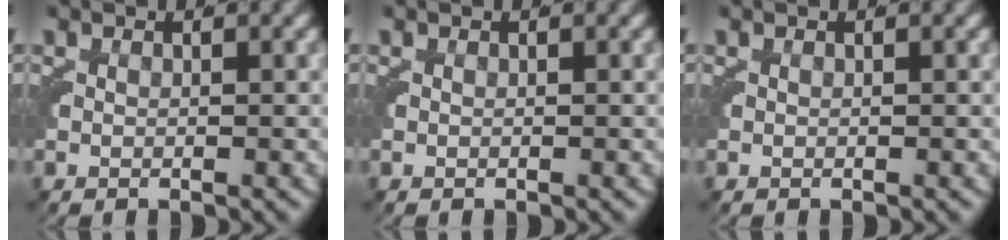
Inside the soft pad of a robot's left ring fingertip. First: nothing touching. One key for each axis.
{"total": 0.0}
{"total": 0.0}